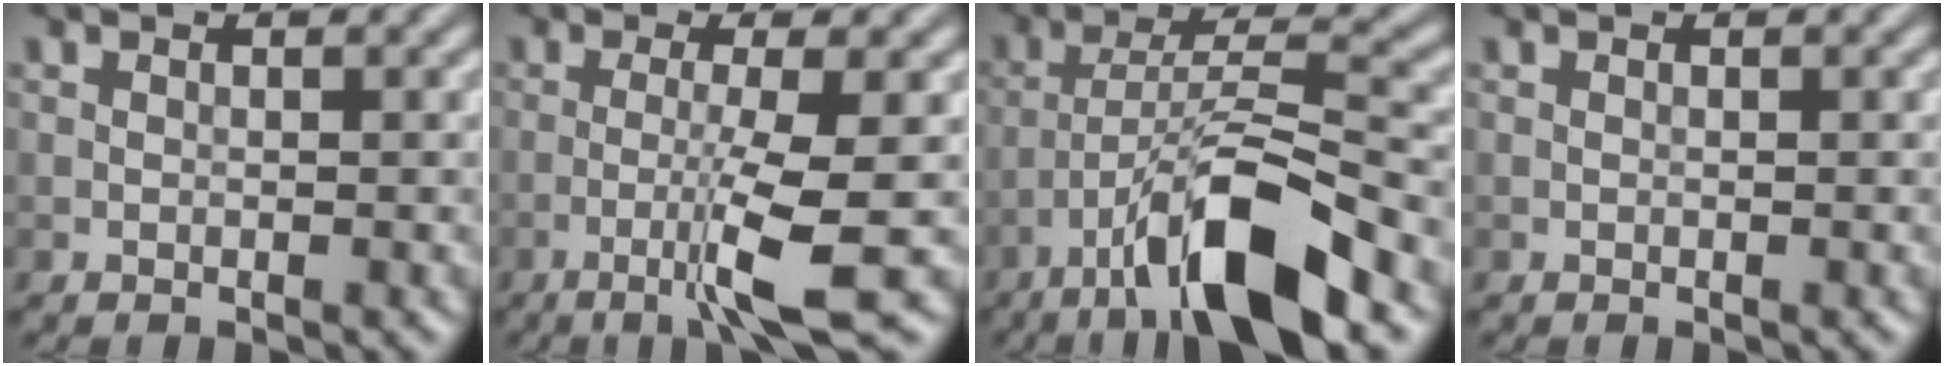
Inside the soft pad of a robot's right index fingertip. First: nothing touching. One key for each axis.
{"total": 5.1, "fx": -1.9, "fy": 0.1, "fz": 4.8, "tx": -0.090, "ty": 0.001, "tz": -0.043}
{"total": 10.2, "fx": -6.0, "fy": 1.9, "fz": 8.0, "tx": -0.135, "ty": 0.014, "tz": -0.107}
{"total": 0.0}